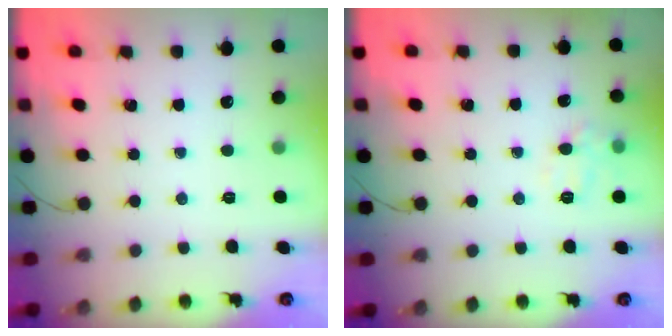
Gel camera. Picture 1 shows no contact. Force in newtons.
{"total": 8.6, "press": 8.5, "slide": 1.3}